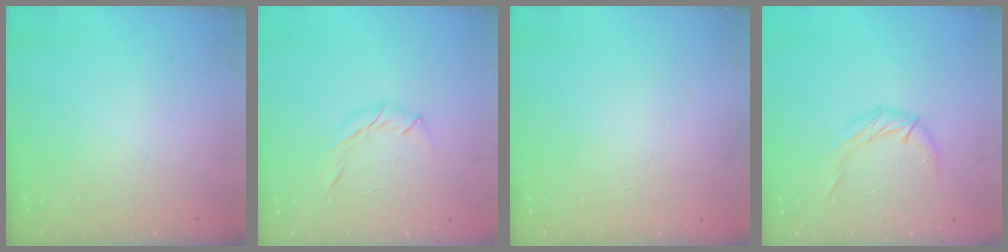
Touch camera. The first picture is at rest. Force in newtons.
{"total": 6.8, "press": 6.8, "slide": 0.9}
{"total": 0.0}
{"total": 7.9, "press": 7.8, "slide": 0.3}